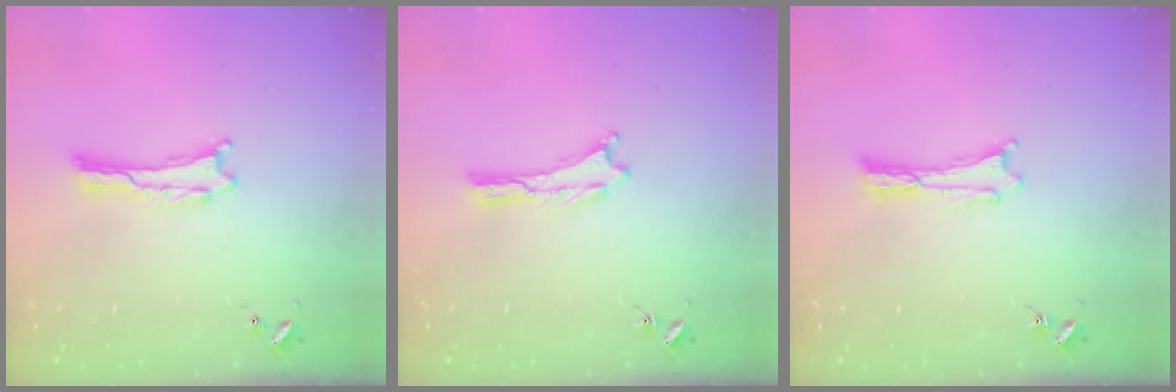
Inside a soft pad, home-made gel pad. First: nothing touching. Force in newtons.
{"total": 0.0}
{"total": 0.0}